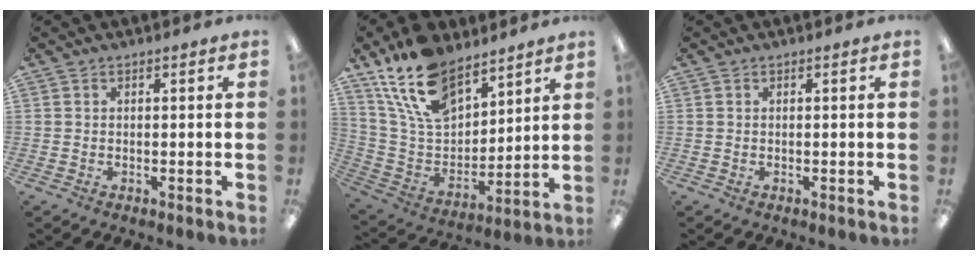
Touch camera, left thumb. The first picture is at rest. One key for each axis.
{"total": 18.6, "fx": 13.0, "fy": 9.3, "fz": 9.4, "tx": -0.191, "ty": -0.059, "tz": 0.242}
{"total": 0.0}